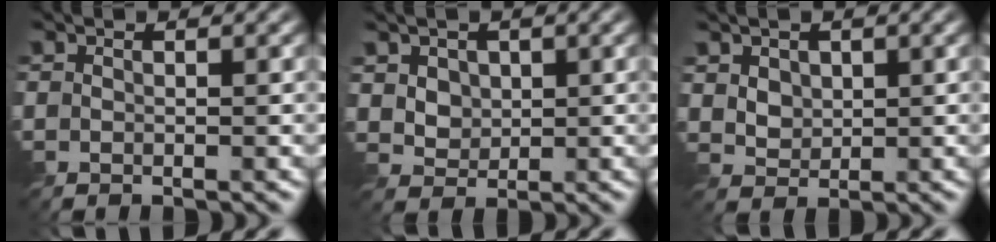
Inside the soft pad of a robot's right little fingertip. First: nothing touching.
{"total": 3.2, "force": [1.3, 2.6, 1.5], "torque": [-0.051, -0.003, 0.034]}
{"total": 2.8, "force": [1.2, 2.1, 1.4], "torque": [-0.052, -0.001, 0.036]}